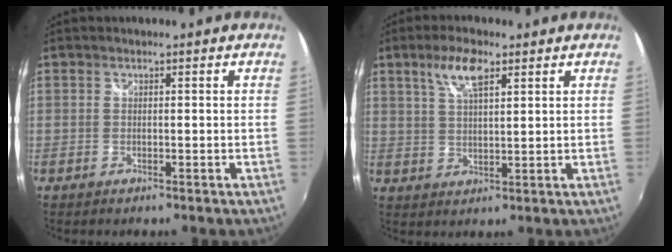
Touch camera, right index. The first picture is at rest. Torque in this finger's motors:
{"motor_torque": [0.24, -0.01, 0.24, 0.09]}